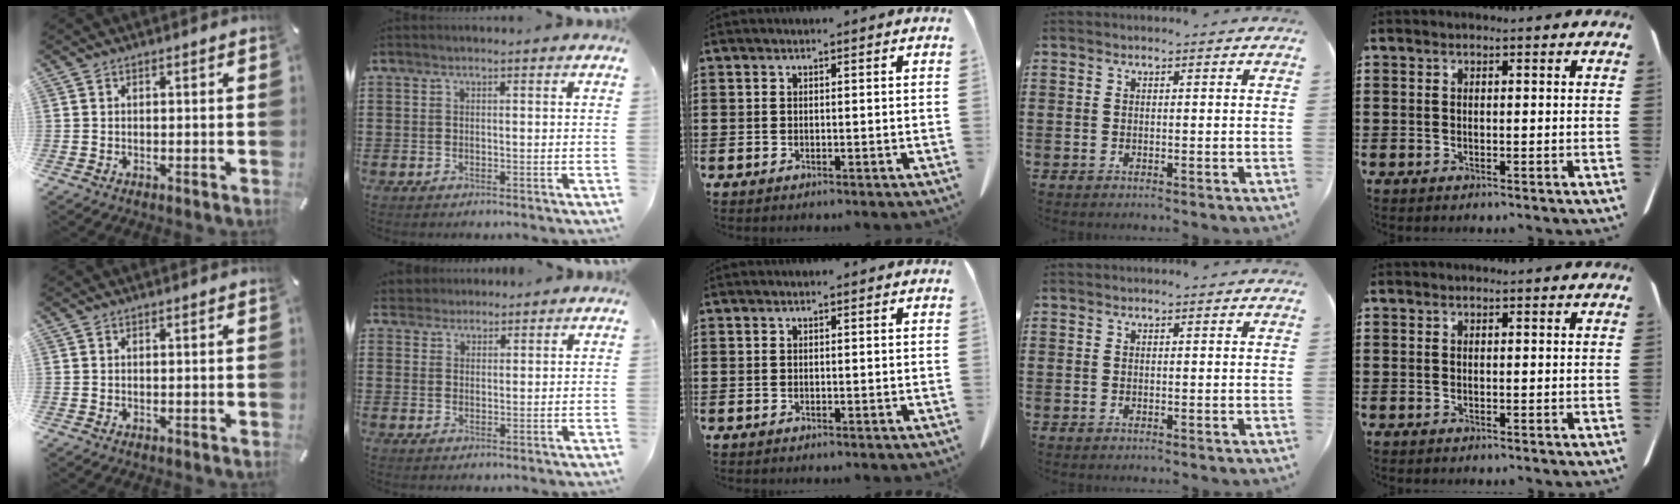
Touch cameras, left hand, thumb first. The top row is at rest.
{"index": {"total": 2.3, "force": [2.0, 1.0, -0.4], "torque": [-0.002, 0.006, 0.039]}}